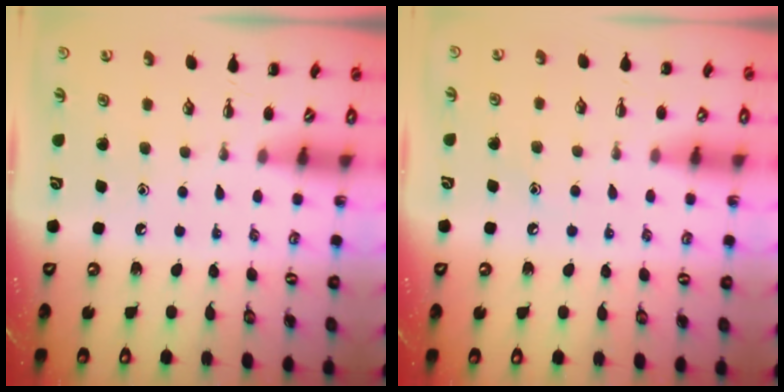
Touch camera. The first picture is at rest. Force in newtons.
{"total": 6.0, "press": 5.8, "slide": 1.7}